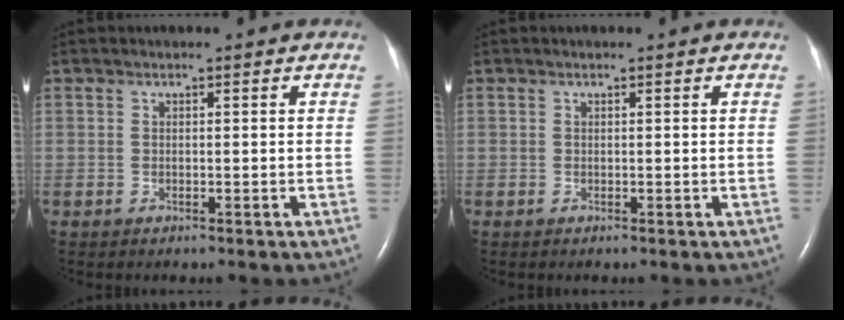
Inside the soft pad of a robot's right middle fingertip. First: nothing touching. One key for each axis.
{"total": 0.0}